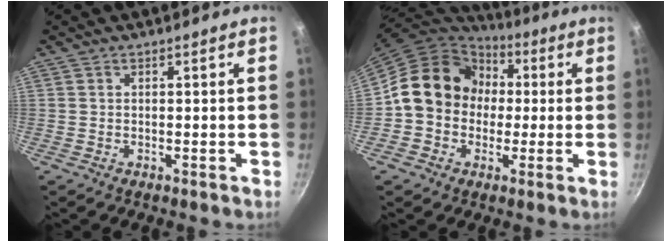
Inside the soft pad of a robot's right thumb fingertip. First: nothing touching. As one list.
[{"total": 15.3, "force": [1.0, 13.2, 7.5], "torque": [-0.085, 0.034, 0.001]}]